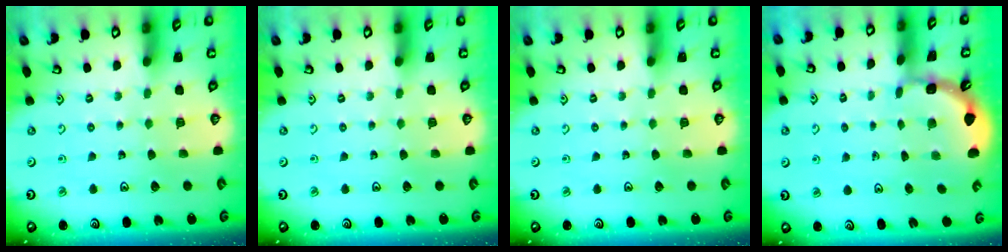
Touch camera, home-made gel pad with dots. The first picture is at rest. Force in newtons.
{"total": 0.0}
{"total": 0.0}
{"total": 1.7, "press": 1.7, "slide": 0.0}